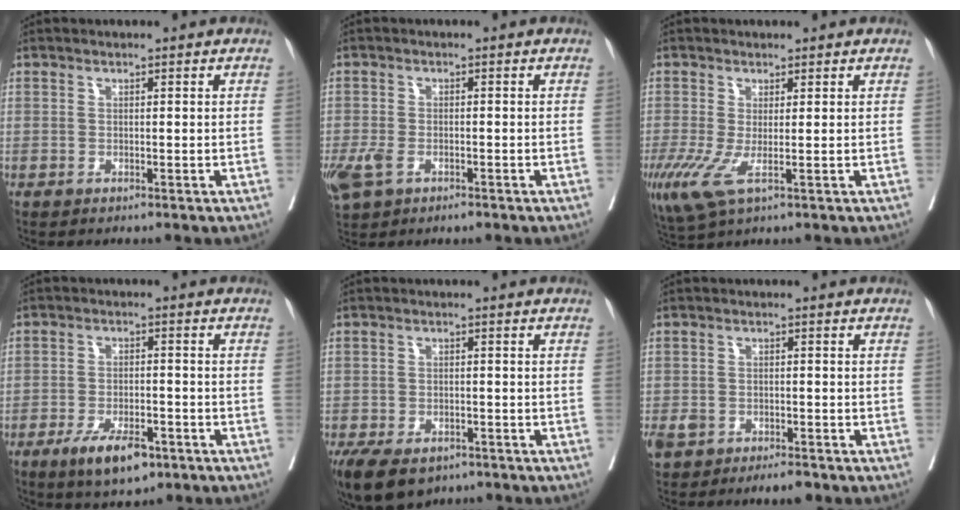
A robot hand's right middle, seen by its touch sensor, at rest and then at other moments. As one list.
[{"total": 4.9, "force": [-2.5, 2.6, 3.3], "torque": [-0.072, -0.008, -0.041]}, {"total": 5.9, "force": [-1.6, 1.5, 5.5], "torque": [-0.127, -0.018, -0.024]}, {"total": 7.7, "force": [-4.7, 2.9, 5.4], "torque": [-0.094, -0.005, -0.072]}, {"total": 8.8, "force": [-6.0, 4.6, 4.5], "torque": [-0.078, -0.006, -0.093]}, {"total": 4.5, "force": [-3.0, 2.1, 2.6], "torque": [-0.043, 0.003, -0.043]}]